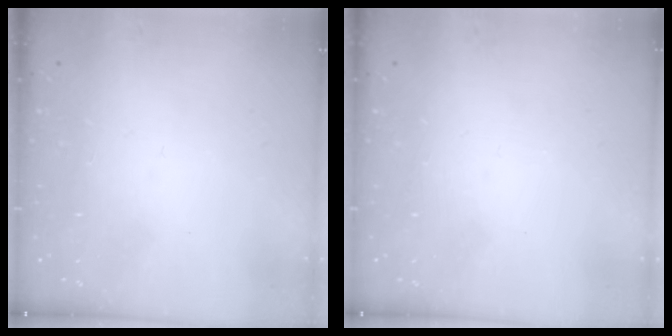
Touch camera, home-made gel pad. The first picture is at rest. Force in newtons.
{"total": 0.0}